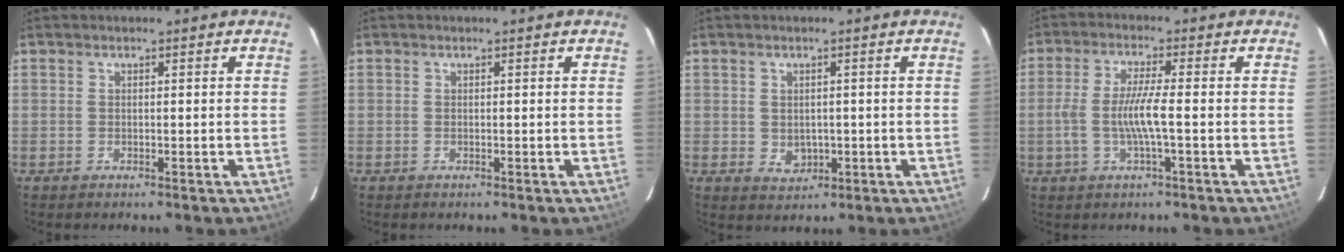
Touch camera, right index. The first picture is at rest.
{"total": 0.0}
{"total": 3.4, "force": [-0.3, 2.9, 1.8], "torque": [-0.030, 0.000, 0.005]}
{"total": 6.9, "force": [-1.4, 0.2, 6.7], "torque": [-0.137, -0.003, -0.026]}